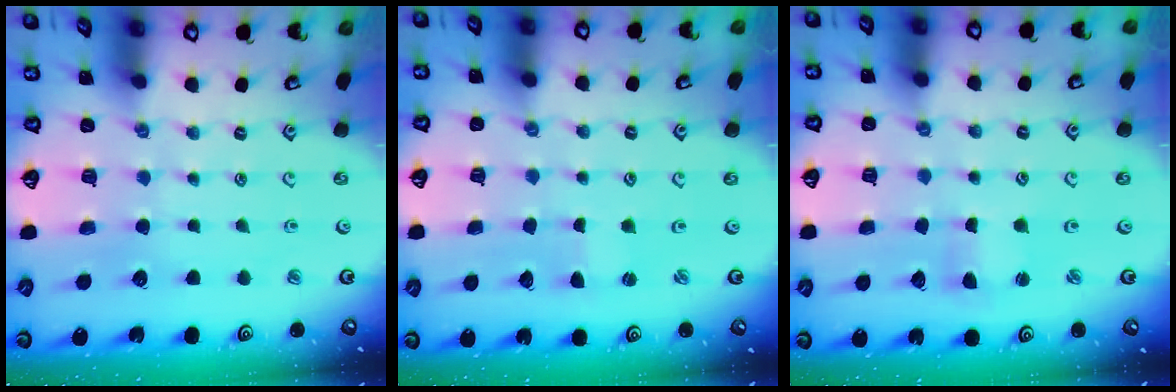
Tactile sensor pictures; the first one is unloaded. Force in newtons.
{"total": 0.0}
{"total": 1.4, "press": 1.3, "slide": 0.3}